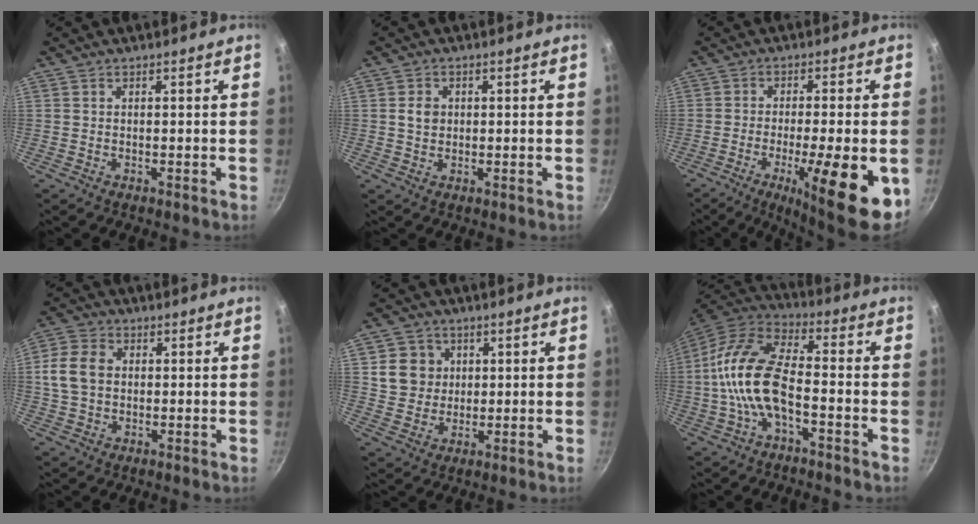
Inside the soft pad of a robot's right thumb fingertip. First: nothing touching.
{"total": 3.0, "force": [0.4, 2.4, 1.7], "torque": [-0.018, 0.003, 0.005]}
{"total": 16.2, "force": [-5.4, 3.6, 14.9], "torque": [-0.208, 0.006, -0.076]}
{"total": 8.4, "force": [1.0, 6.3, 5.4], "torque": [-0.095, 0.006, 0.007]}
{"total": 7.3, "force": [1.9, 6.8, 2.2], "torque": [-0.002, -0.003, 0.035]}
{"total": 15.1, "force": [-3.2, 7.0, 13.0], "torque": [-0.246, 0.042, -0.076]}